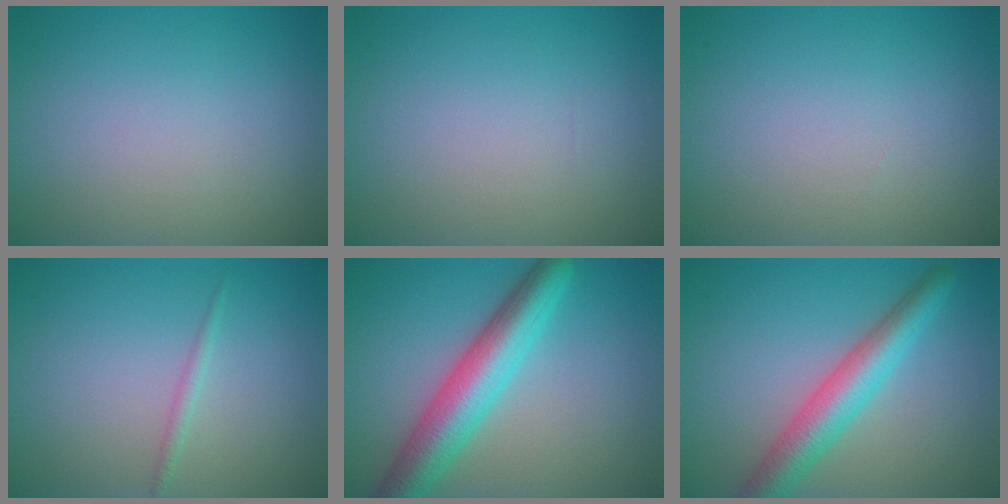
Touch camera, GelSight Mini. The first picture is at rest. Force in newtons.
{"total": 0.0}
{"total": 0.0}
{"total": 0.9, "press": 0.9, "slide": 0.1}
{"total": 6.9, "press": 6.9, "slide": 0.2}
{"total": 5.2, "press": 5.1, "slide": 0.2}